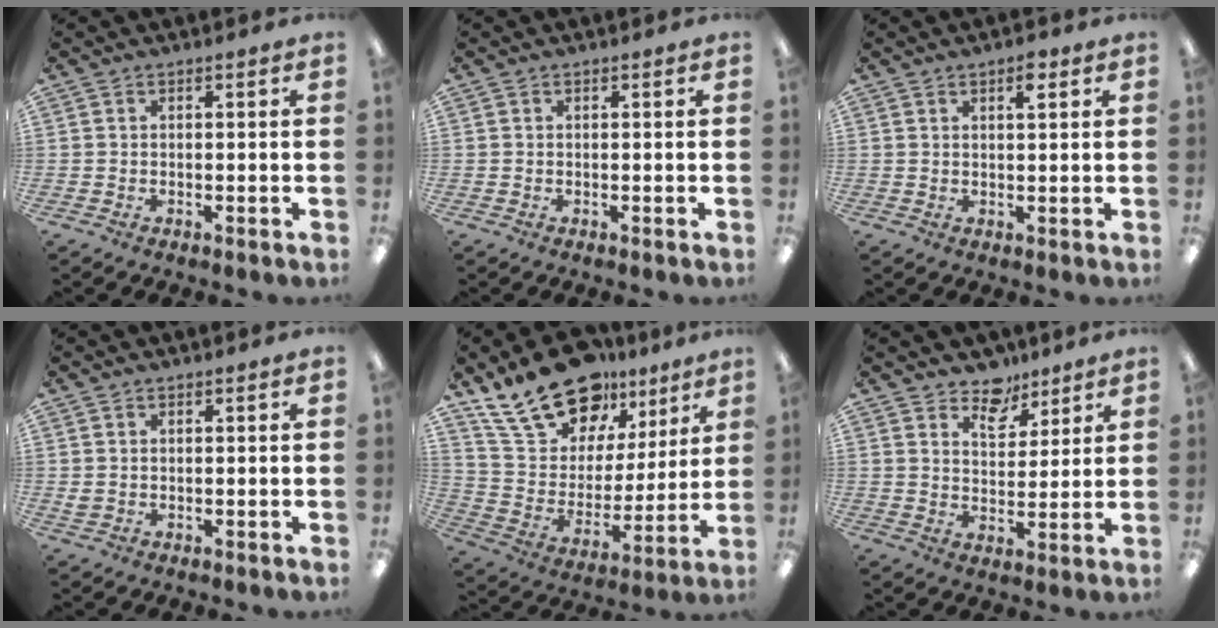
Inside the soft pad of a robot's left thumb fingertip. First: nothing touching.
{"total": 0.0}
{"total": 3.1, "force": [2.2, 1.1, 2.0], "torque": [-0.019, -0.009, 0.033]}
{"total": 1.4, "force": [0.7, 1.0, 0.5], "torque": [-0.010, 0.003, 0.014]}
{"total": 22.1, "force": [16.1, 12.2, 9.0], "torque": [-0.168, -0.099, 0.294]}
{"total": 7.9, "force": [6.2, 4.4, 1.9], "torque": [-0.025, -0.037, 0.113]}